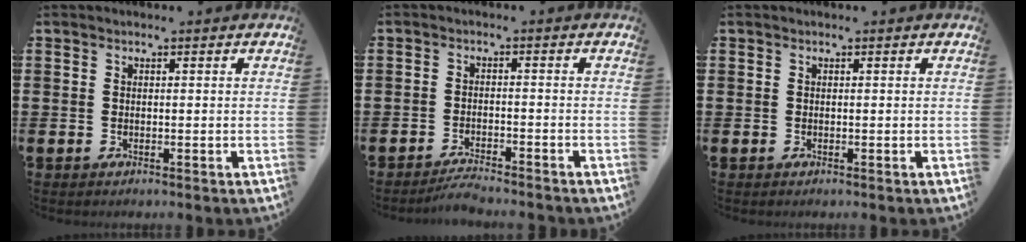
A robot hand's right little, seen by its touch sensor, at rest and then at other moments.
{"total": 2.3, "force": [-2.2, -0.1, 0.4], "torque": [-0.010, 0.006, -0.045]}
{"total": 0.0}